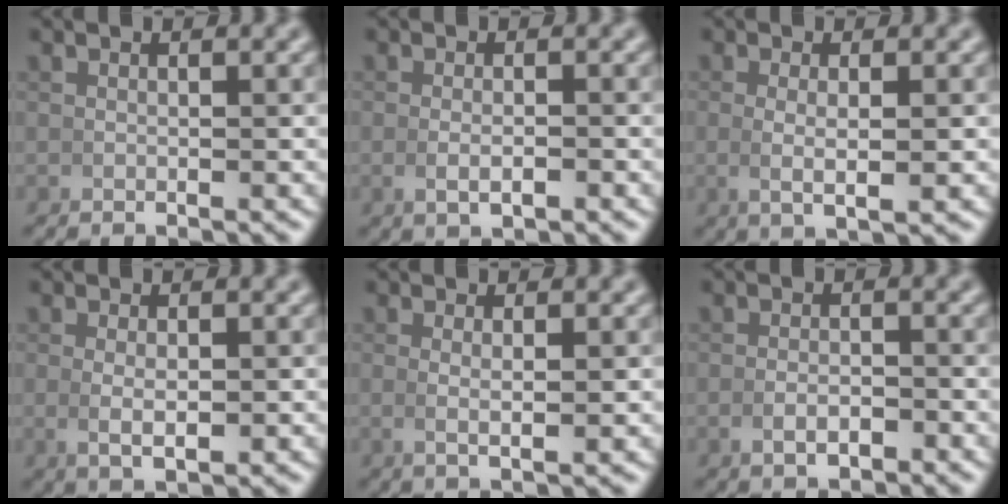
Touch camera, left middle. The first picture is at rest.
{"total": 1.7, "force": [-0.6, 0.6, 1.4], "torque": [-0.032, -0.004, -0.003]}
{"total": 2.5, "force": [0.1, 0.5, 2.4], "torque": [-0.050, -0.010, 0.010]}
{"total": 2.3, "force": [-0.1, 0.9, 2.1], "torque": [-0.045, -0.009, 0.009]}
{"total": 1.6, "force": [0.3, 0.2, 1.5], "torque": [-0.035, -0.009, 0.011]}
{"total": 1.9, "force": [-1.1, 0.9, 1.2], "torque": [-0.019, -0.001, -0.016]}